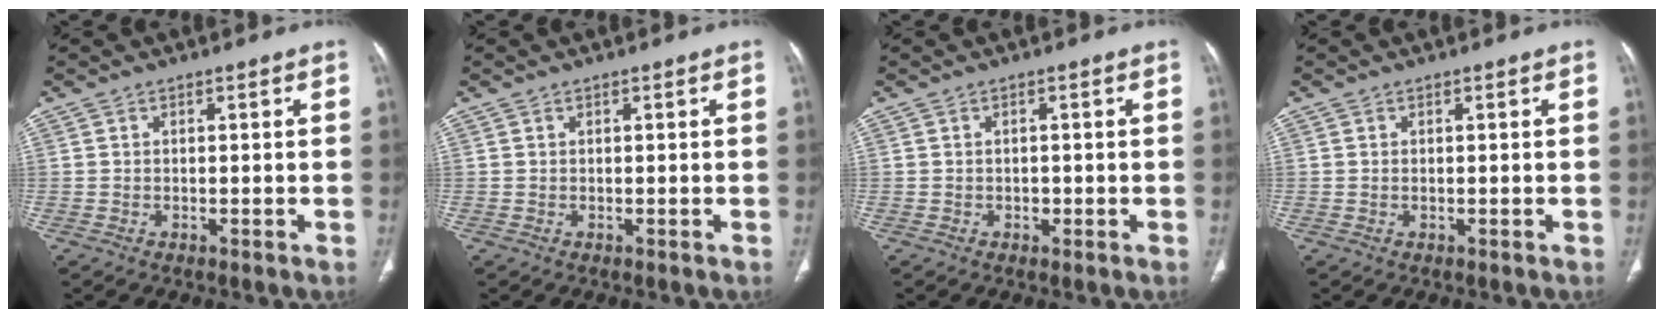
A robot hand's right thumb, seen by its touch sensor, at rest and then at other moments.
{"total": 0.0}
{"total": 1.0, "force": [-0.3, 0.8, 0.4], "torque": [0.001, 0.003, -0.004]}
{"total": 0.0}